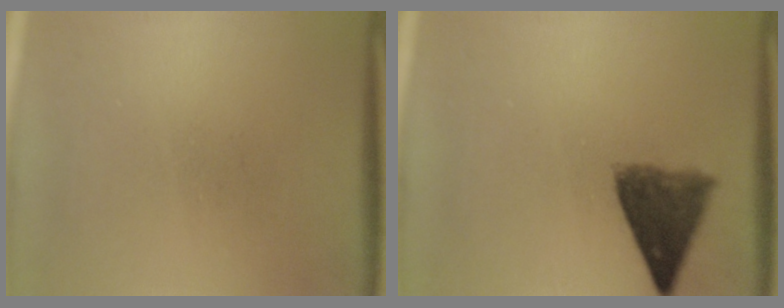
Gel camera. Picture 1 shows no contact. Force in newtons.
{"total": 7.3}